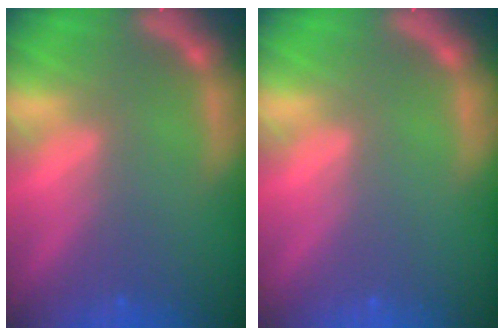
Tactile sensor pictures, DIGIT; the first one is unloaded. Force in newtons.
{"total": 0.0}